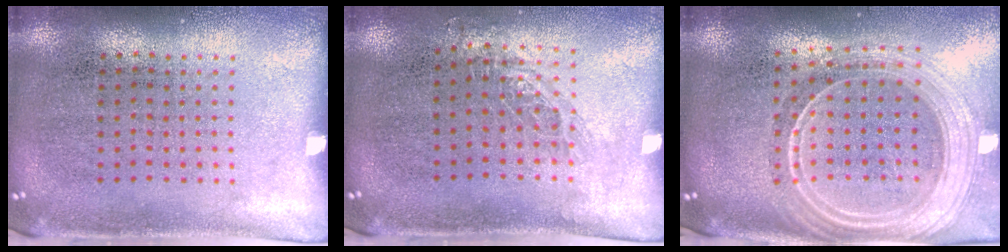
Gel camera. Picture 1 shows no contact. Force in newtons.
{"total": 0.7, "press": 0.7, "slide": 0.1}
{"total": 2.5, "press": 2.2, "slide": 1.3}